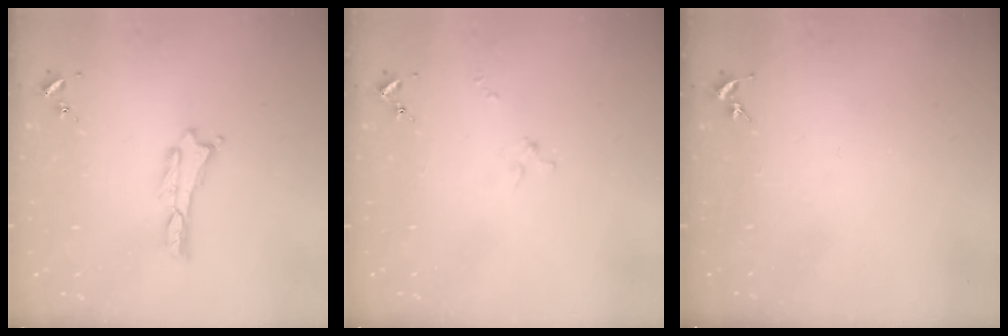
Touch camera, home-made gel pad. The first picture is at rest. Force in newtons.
{"total": 1.3, "press": 1.2, "slide": 0.1}
{"total": 0.0}